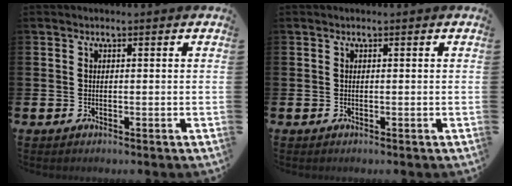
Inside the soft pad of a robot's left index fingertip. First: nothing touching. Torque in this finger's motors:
{"motor_torque": [0.05, 0.03, 0.01, 0.02]}